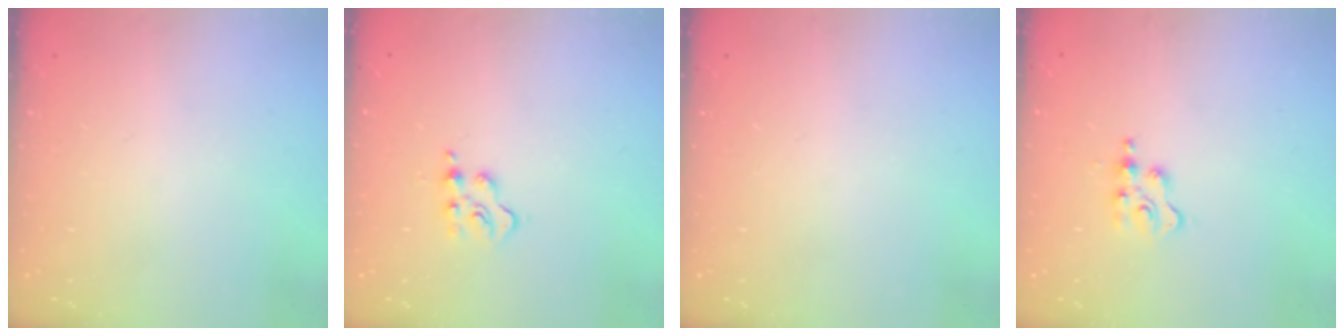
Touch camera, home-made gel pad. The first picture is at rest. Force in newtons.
{"total": 4.6, "press": 4.6, "slide": 0.5}
{"total": 0.0}
{"total": 3.7, "press": 3.7, "slide": 0.5}